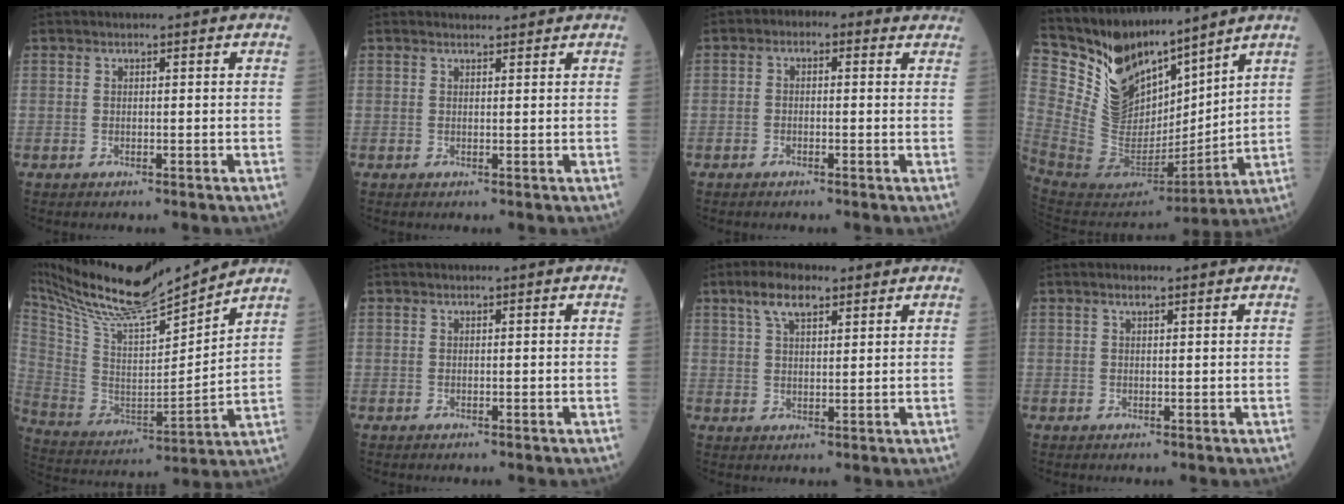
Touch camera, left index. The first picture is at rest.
{"total": 1.9, "force": [1.8, 0.6, 0.2], "torque": [-0.003, 0.009, 0.027]}
{"total": 3.5, "force": [1.4, 2.2, 2.3], "torque": [-0.028, 0.027, 0.007]}
{"total": 16.2, "force": [13.9, 5.5, 6.3], "torque": [-0.128, 0.005, 0.283]}
{"total": 21.0, "force": [18.9, 1.4, 9.1], "torque": [-0.187, -0.015, 0.329]}
{"total": 0.0}
{"total": 5.5, "force": [3.6, 2.1, 3.6], "torque": [-0.074, 0.014, 0.067]}
{"total": 1.1, "force": [0.8, 0.3, 0.7], "torque": [-0.015, 0.003, 0.013]}